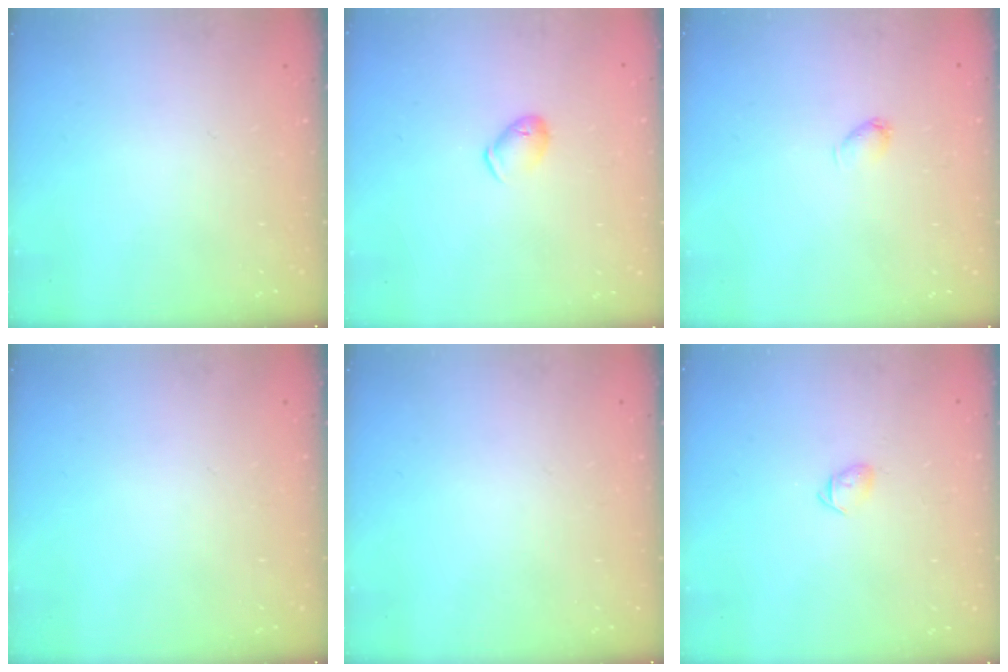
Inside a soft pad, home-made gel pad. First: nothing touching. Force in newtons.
{"total": 6.2, "press": 6.2, "slide": 1.1}
{"total": 2.5, "press": 2.4, "slide": 0.4}
{"total": 0.0}
{"total": 0.0}
{"total": 3.5, "press": 3.3, "slide": 1.0}